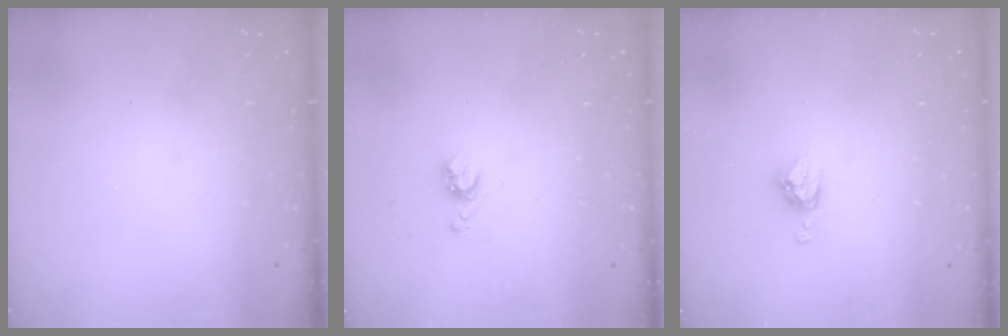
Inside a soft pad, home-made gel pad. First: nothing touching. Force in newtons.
{"total": 5.2, "press": 5.1, "slide": 0.6}
{"total": 6.4, "press": 6.4, "slide": 0.4}